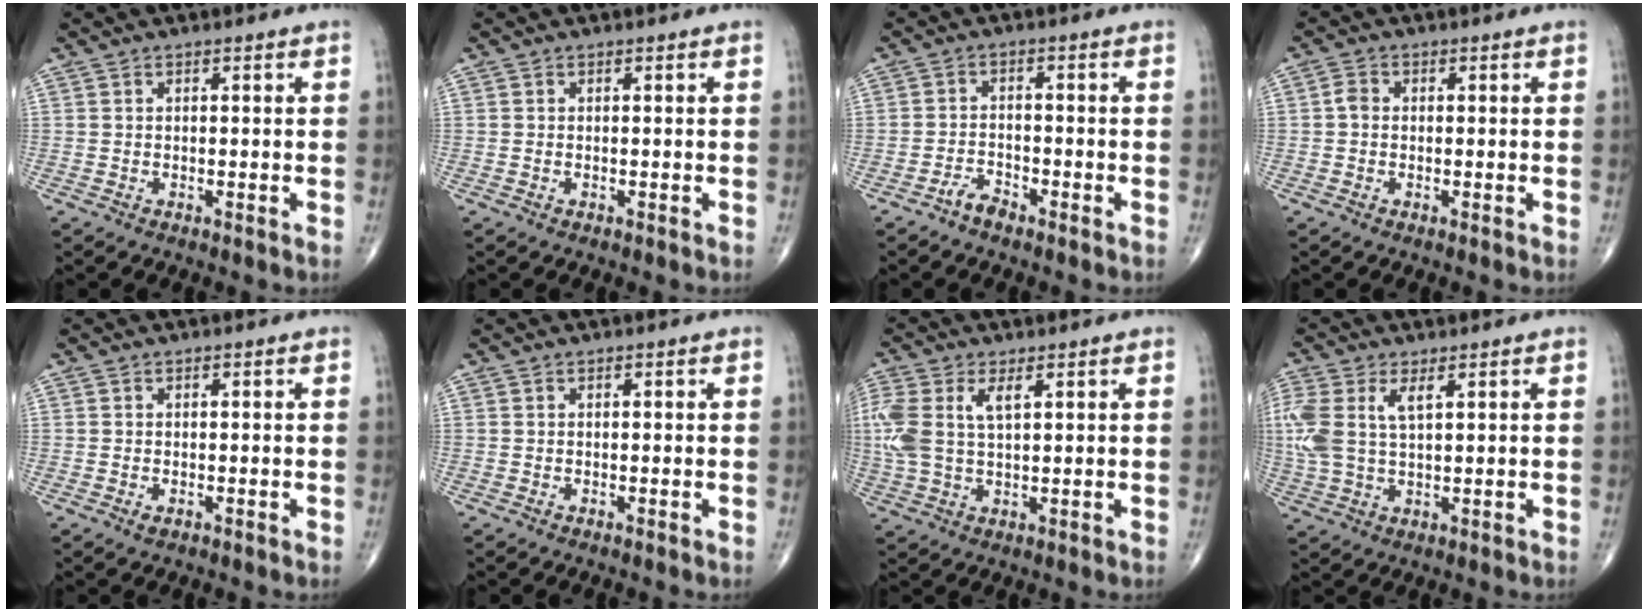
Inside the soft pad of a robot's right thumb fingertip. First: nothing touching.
{"total": 0.0}
{"total": 2.7, "force": [-2.3, 1.0, 1.1], "torque": [-0.019, 0.015, -0.043]}
{"total": 1.8, "force": [-0.2, 1.4, 1.1], "torque": [-0.013, 0.004, -0.008]}
{"total": 0.8, "force": [-0.3, 0.5, 0.6], "torque": [-0.008, 0.004, -0.003]}
{"total": 0.0}
{"total": 10.1, "force": [2.7, 5.2, 8.3], "torque": [-0.211, 0.014, 0.060]}
{"total": 9.9, "force": [2.8, 4.8, 8.2], "torque": [-0.211, 0.012, 0.064]}